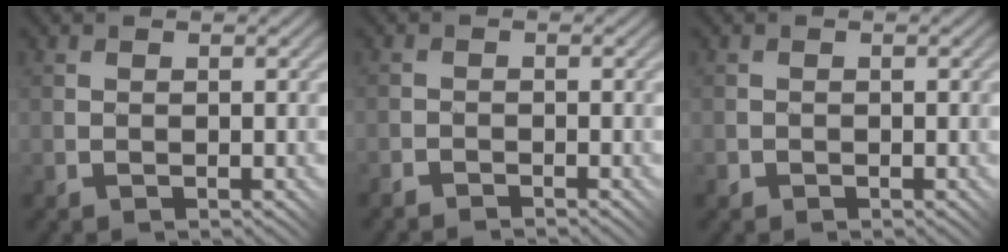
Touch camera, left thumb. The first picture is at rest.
{"total": 1.7, "force": [-1.7, 0.1, 0.2], "torque": [-0.001, 0.001, -0.036]}
{"total": 0.6, "force": [-0.3, 0.5, 0.0], "torque": [0.000, -0.001, -0.007]}